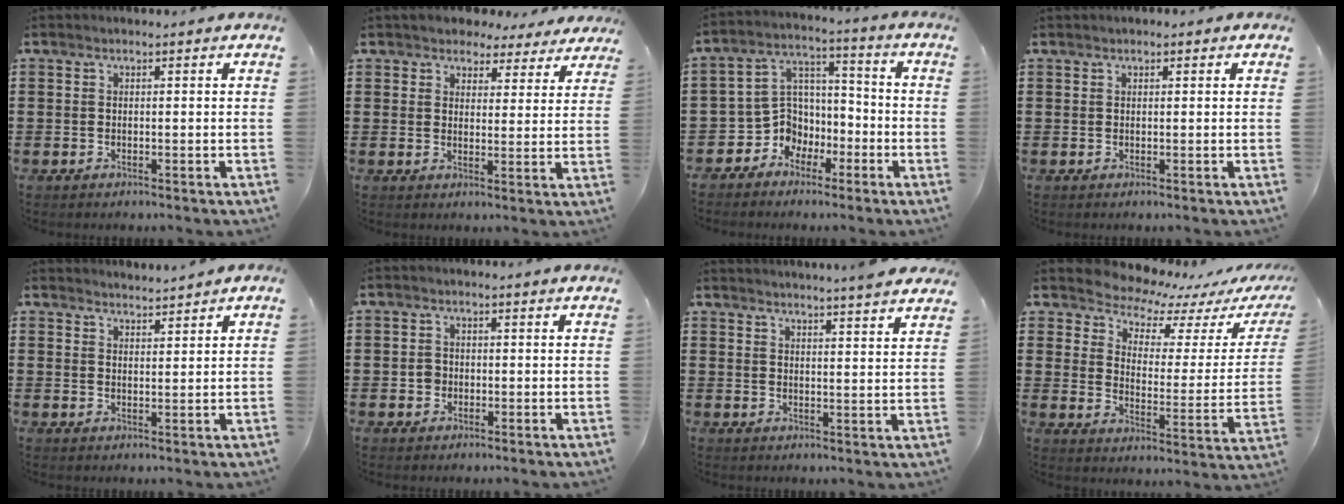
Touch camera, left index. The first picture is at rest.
{"total": 3.8, "force": [3.5, 1.4, 0.4], "torque": [-0.019, -0.011, 0.060]}
{"total": 6.4, "force": [-2.9, 5.7, 0.6], "torque": [-0.040, -0.003, -0.057]}
{"total": 0.6, "force": [0.3, 0.3, 0.3], "torque": [-0.007, 0.003, 0.006]}
{"total": 2.2, "force": [2.2, -0.2, -0.3], "torque": [-0.002, -0.004, 0.042]}
{"total": 1.7, "force": [-0.2, 1.5, 0.6], "torque": [-0.017, 0.005, -0.005]}
{"total": 3.7, "force": [3.4, -1.1, 0.6], "torque": [-0.022, -0.018, 0.062]}
{"total": 5.3, "force": [5.1, 1.1, 0.5], "torque": [-0.039, -0.051, 0.084]}